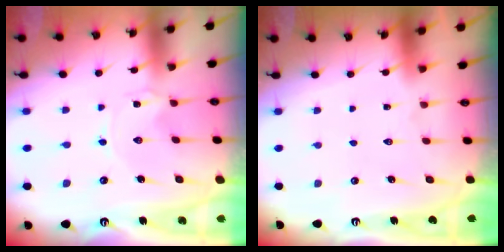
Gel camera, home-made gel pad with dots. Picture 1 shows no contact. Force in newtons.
{"total": 1.6, "press": 1.6, "slide": 0.1}